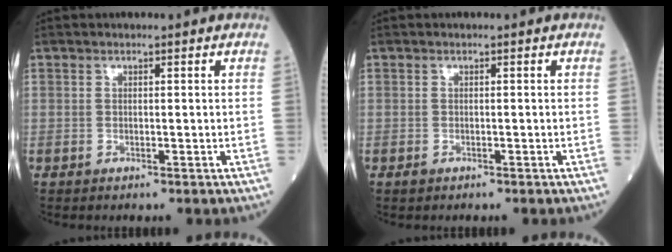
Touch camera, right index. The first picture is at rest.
{"total": 0.6, "force": [-0.5, 0.3, 0.1], "torque": [-0.003, 0.000, -0.008]}